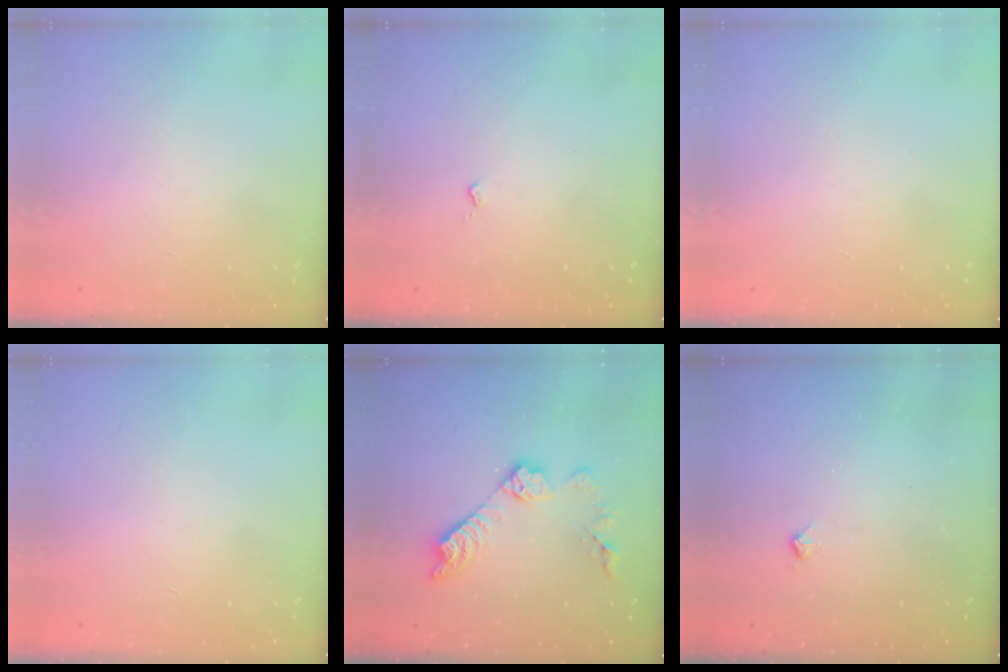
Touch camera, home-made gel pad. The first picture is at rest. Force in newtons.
{"total": 2.6, "press": 2.6, "slide": 0.4}
{"total": 0.0}
{"total": 0.0}
{"total": 12.3, "press": 12.2, "slide": 0.6}
{"total": 3.4, "press": 3.4, "slide": 0.5}